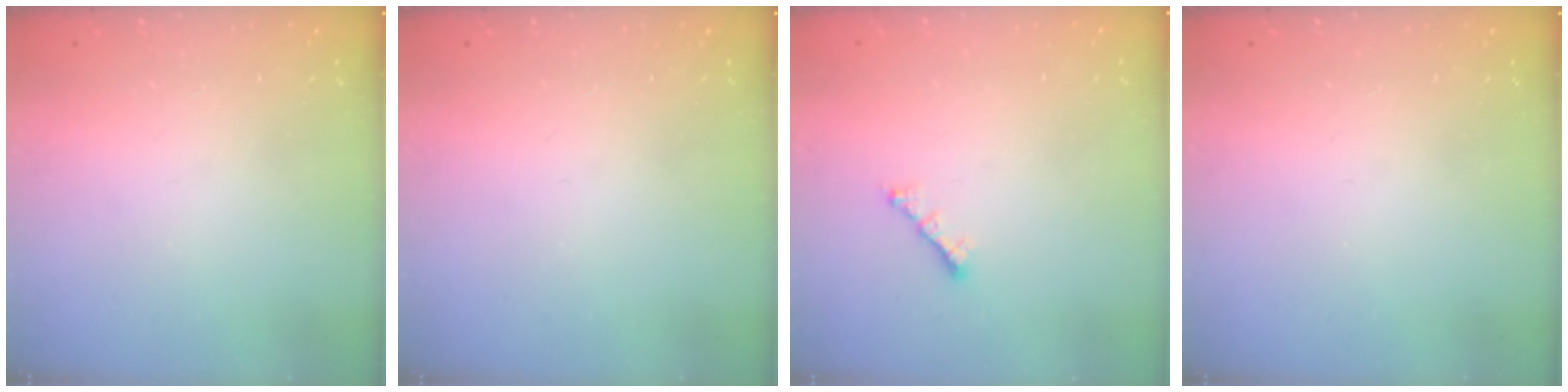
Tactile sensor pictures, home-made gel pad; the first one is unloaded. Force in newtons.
{"total": 0.0}
{"total": 1.5, "press": 1.4, "slide": 0.5}
{"total": 0.0}